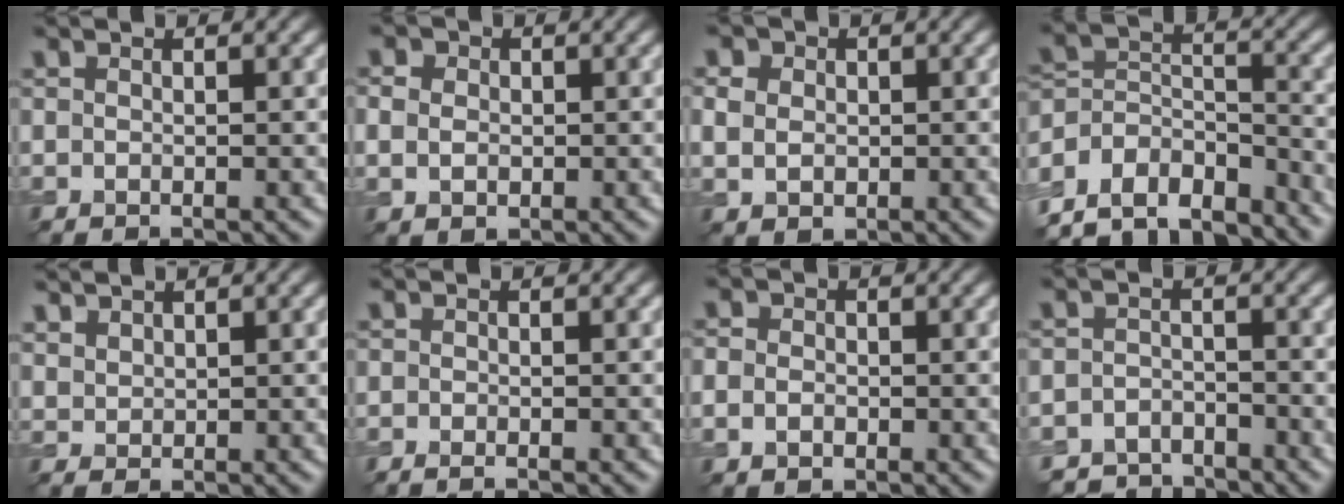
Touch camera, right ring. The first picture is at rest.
{"total": 4.1, "force": [1.0, 3.3, 2.2], "torque": [-0.028, 0.021, -0.011]}
{"total": 4.6, "force": [1.4, 3.7, 2.4], "torque": [-0.037, 0.020, -0.001]}
{"total": 11.4, "force": [-9.5, 5.2, 3.3], "torque": [-0.055, 0.027, -0.151]}
{"total": 1.5, "force": [1.4, 0.5, 0.2], "torque": [-0.008, 0.004, 0.034]}
{"total": 0.9, "force": [-0.7, 0.1, 0.6], "torque": [-0.008, -0.006, -0.013]}
{"total": 1.9, "force": [-0.4, 1.5, 1.0], "torque": [-0.011, -0.002, -0.012]}
{"total": 3.9, "force": [-3.6, 1.5, 0.2], "torque": [0.009, -0.002, -0.066]}